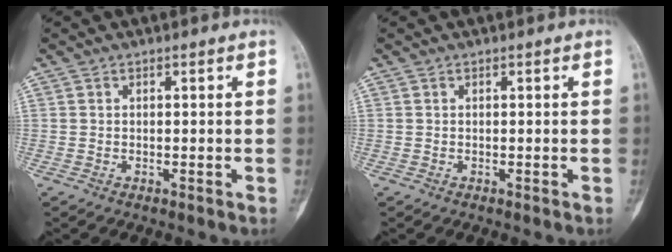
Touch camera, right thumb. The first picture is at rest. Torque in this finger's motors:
{"motor_torque": [0.00, 0.00, 0.04, -0.04, 0.00]}